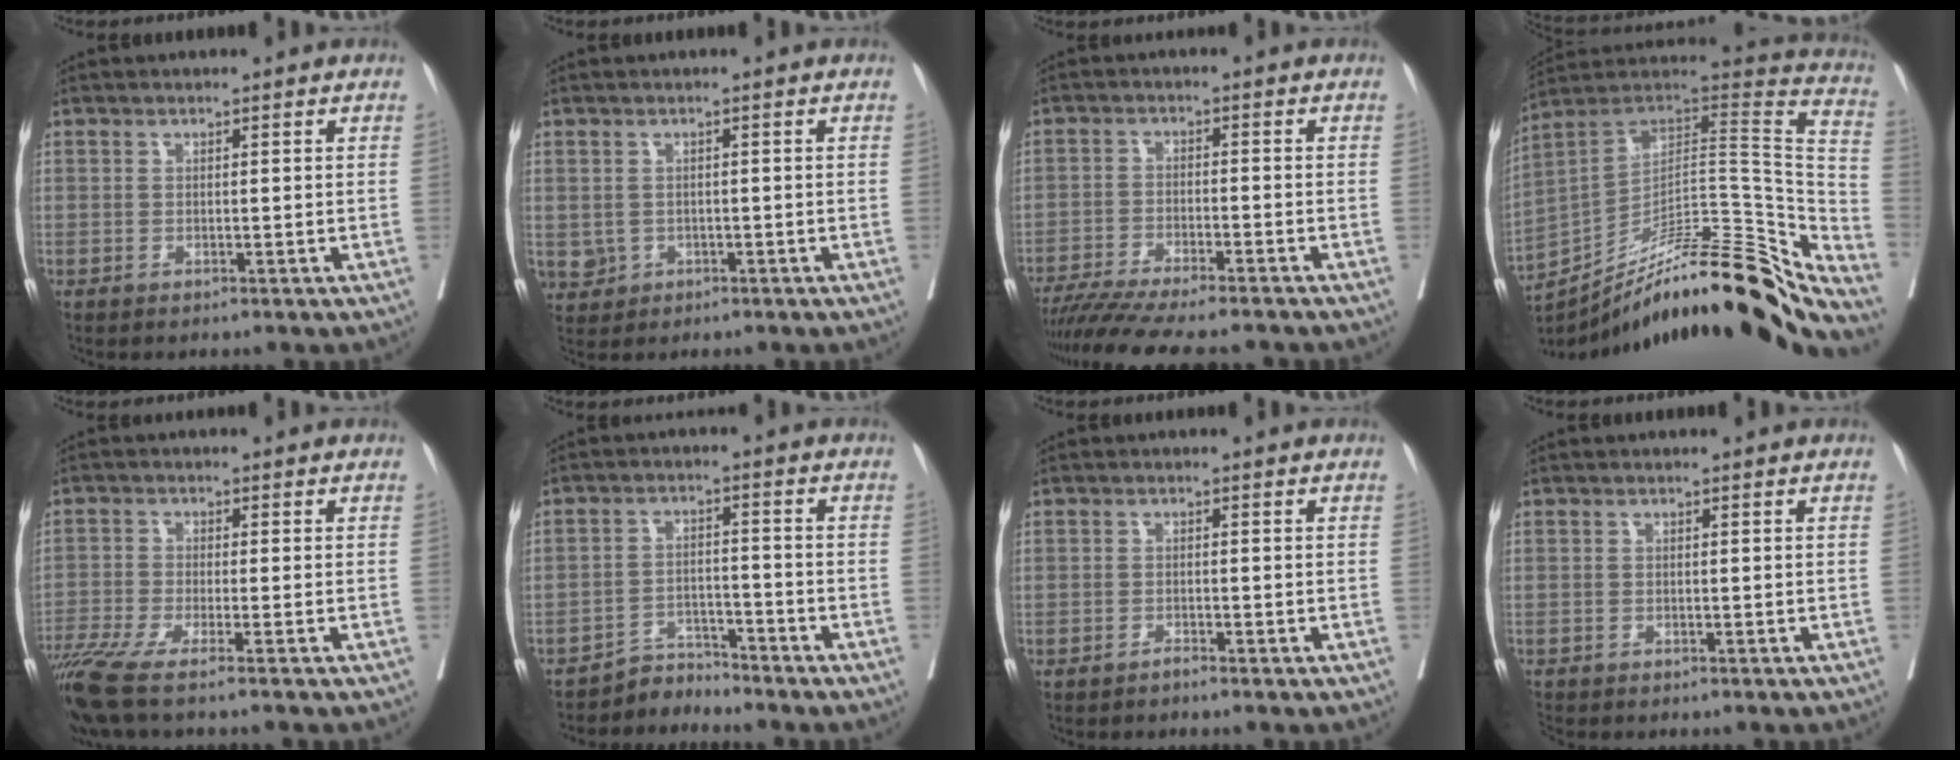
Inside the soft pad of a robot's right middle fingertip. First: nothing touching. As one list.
[{"total": 3.0, "force": [-0.6, 2.9, 0.5], "torque": [-0.008, 0.003, -0.003]}, {"total": 14.6, "force": [-12.8, 1.2, 6.9], "torque": [-0.107, -0.024, -0.195]}, {"total": 31.8, "force": [-24.6, 4.4, 19.6], "torque": [-0.210, 0.022, -0.364]}, {"total": 10.0, "force": [-7.5, -0.4, 6.6], "torque": [-0.116, -0.019, -0.129]}, {"total": 3.9, "force": [-3.7, 0.4, -1.0], "torque": [0.025, 0.001, -0.064]}, {"total": 0.8, "force": [-0.7, 0.0, 0.3], "torque": [-0.009, -0.001, -0.012]}, {"total": 1.7, "force": [-1.6, 0.3, 0.1], "torque": [-0.008, -0.006, -0.030]}]